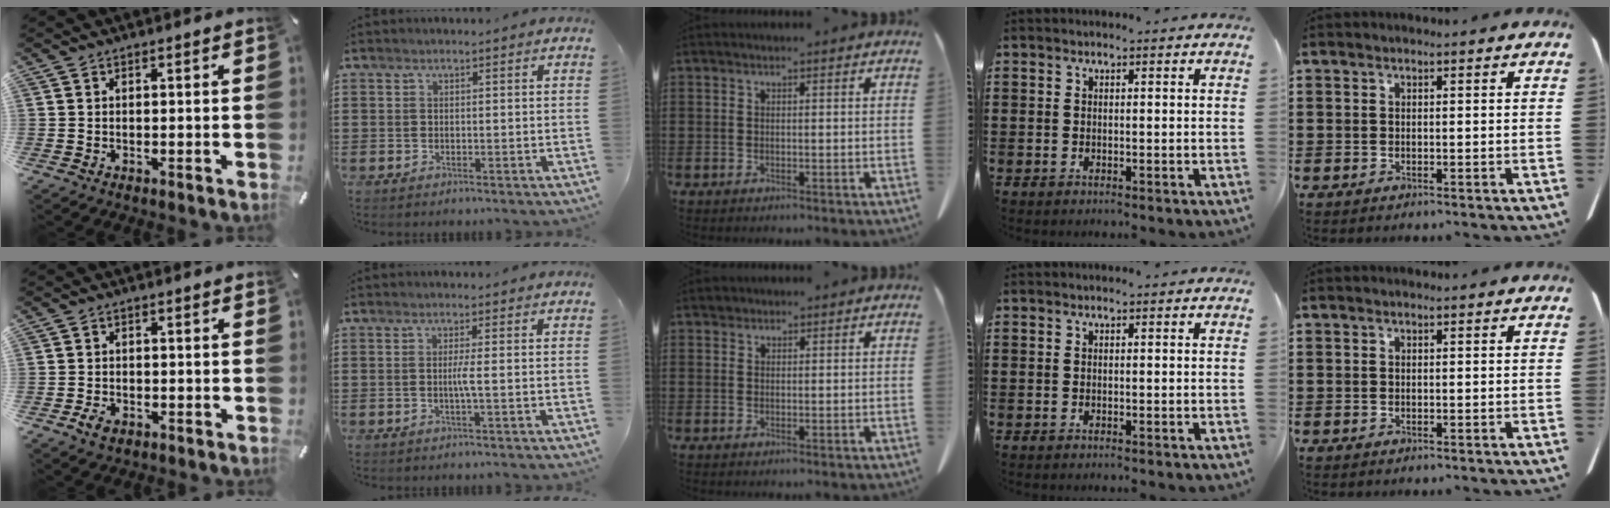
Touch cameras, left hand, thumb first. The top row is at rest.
{"thumb": {"total": 2.7, "force": [-1.5, 1.9, 1.3], "torque": [-0.030, 0.004, -0.029]}, "index": {"total": 2.1, "force": [-0.3, -0.4, 2.0], "torque": [-0.038, -0.006, -0.009]}, "middle": {"total": 0.6, "force": [0.6, 0.3, 0.0], "torque": [-0.002, 0.001, 0.011]}}